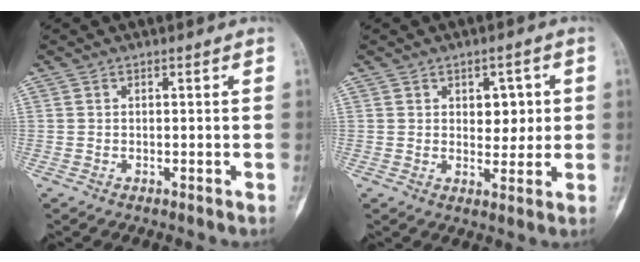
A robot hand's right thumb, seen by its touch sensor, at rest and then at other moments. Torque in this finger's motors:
{"motor_torque": [-0.25, 0.34, 0.26, -0.17, 0.02]}